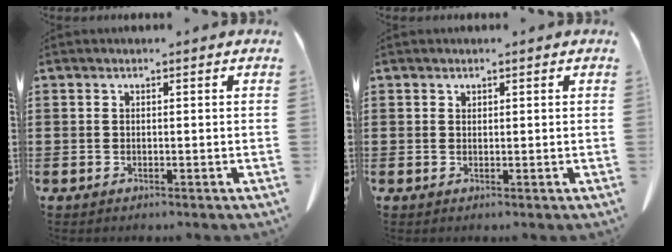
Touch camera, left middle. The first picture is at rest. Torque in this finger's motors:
{"motor_torque": [-0.85, 1.04, -0.03, -0.01]}